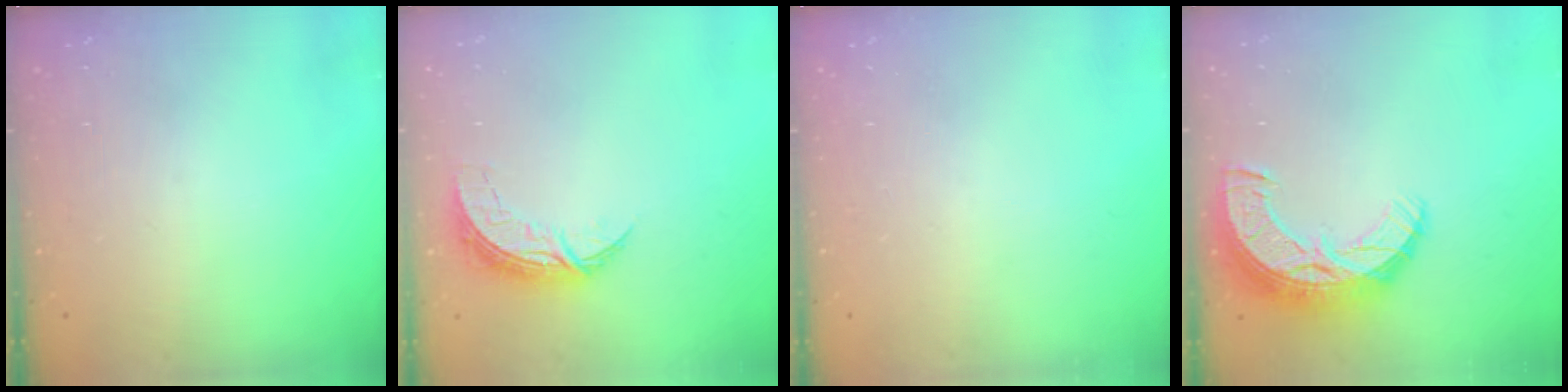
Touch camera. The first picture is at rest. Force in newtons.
{"total": 7.2, "press": 7.2, "slide": 0.2}
{"total": 0.0}
{"total": 15.2, "press": 15.2, "slide": 1.0}